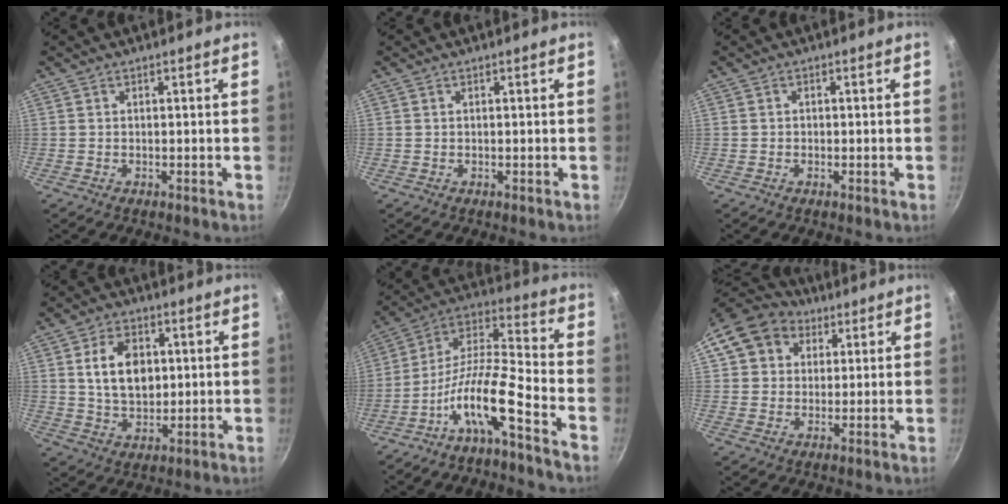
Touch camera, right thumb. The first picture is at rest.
{"total": 0.0}
{"total": 0.6, "force": [0.0, 0.6, 0.2], "torque": [0.000, 0.003, 0.001]}
{"total": 10.6, "force": [2.2, 7.3, 7.4], "torque": [-0.105, -0.009, 0.040]}
{"total": 12.6, "force": [-7.4, 2.1, 10.0], "torque": [-0.191, 0.074, -0.150]}
{"total": 13.0, "force": [5.0, 10.7, 5.4], "torque": [-0.087, 0.023, 0.074]}